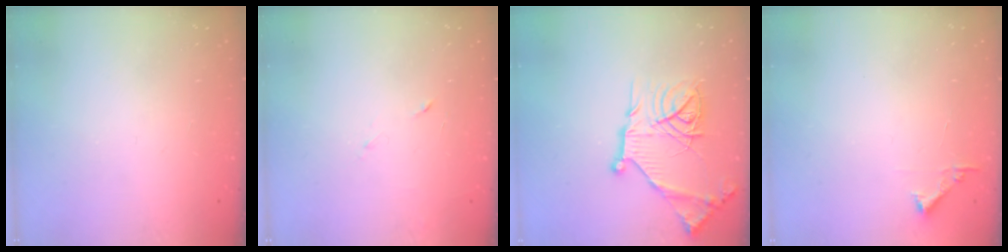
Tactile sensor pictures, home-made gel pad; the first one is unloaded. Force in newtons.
{"total": 3.8, "press": 3.7, "slide": 0.9}
{"total": 20.2, "press": 20.1, "slide": 1.9}
{"total": 4.4, "press": 4.4, "slide": 0.4}